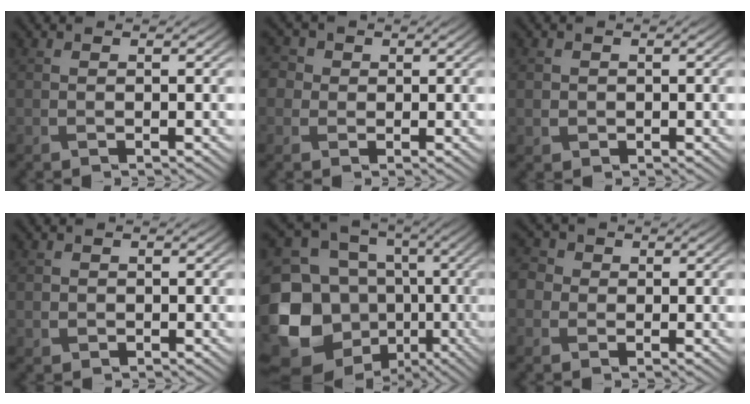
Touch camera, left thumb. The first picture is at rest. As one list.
[{"total": 4.0, "force": [1.1, 3.7, 1.4], "torque": [-0.041, 0.008, -0.002]}, {"total": 1.5, "force": [-0.2, 1.5, 0.2], "torque": [-0.004, -0.007, -0.005]}, {"total": 1.2, "force": [-0.2, 1.2, 0.1], "torque": [0.000, -0.006, -0.006]}, {"total": 16.9, "force": [-4.4, 14.4, 7.6], "torque": [-0.246, -0.039, -0.062]}, {"total": 3.6, "force": [0.4, 3.4, 1.2], "torque": [-0.036, 0.010, -0.013]}]